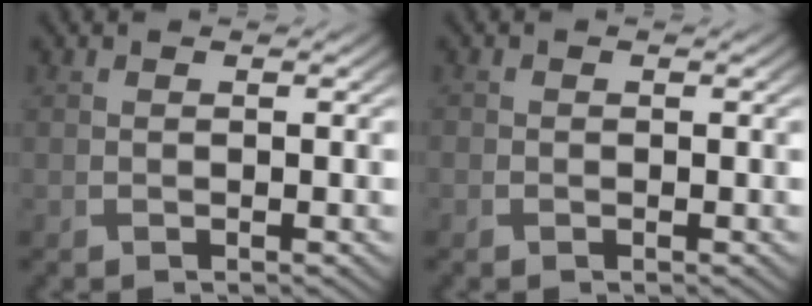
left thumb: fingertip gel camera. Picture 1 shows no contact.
{"total": 0.6, "force": [-0.2, 0.5, 0.0], "torque": [0.002, -0.005, -0.005]}